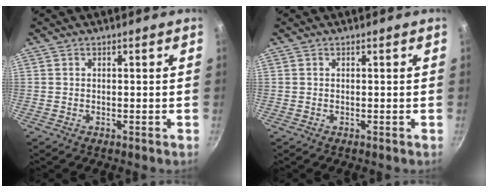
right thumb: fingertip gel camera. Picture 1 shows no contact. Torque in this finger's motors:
{"motor_torque": [0.05, 0.00, 0.01, -0.01, 0.00]}